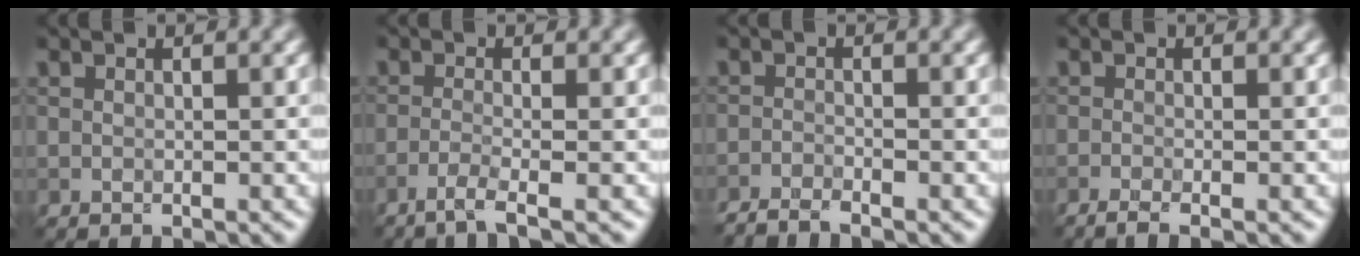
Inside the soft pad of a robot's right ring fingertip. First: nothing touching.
{"total": 2.3, "force": [-1.4, 0.3, 1.8], "torque": [-0.030, -0.001, -0.044]}
{"total": 3.0, "force": [-2.8, 0.2, 1.1], "torque": [-0.026, -0.007, -0.058]}
{"total": 1.9, "force": [-1.3, 0.4, 1.4], "torque": [-0.026, -0.005, -0.028]}